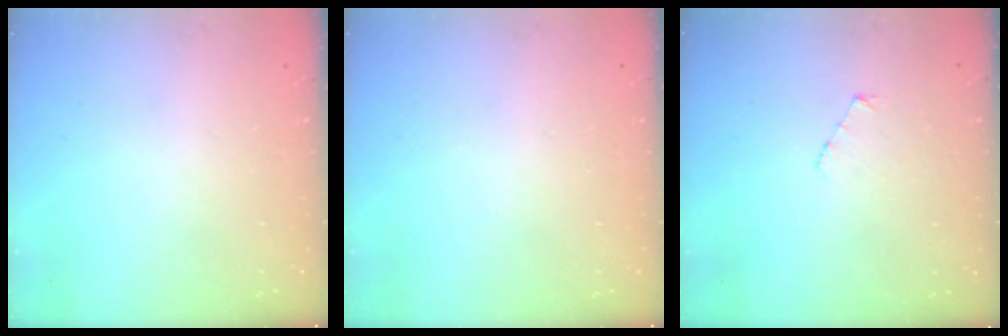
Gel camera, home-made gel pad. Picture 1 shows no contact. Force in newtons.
{"total": 0.0}
{"total": 3.0, "press": 3.0, "slide": 0.3}